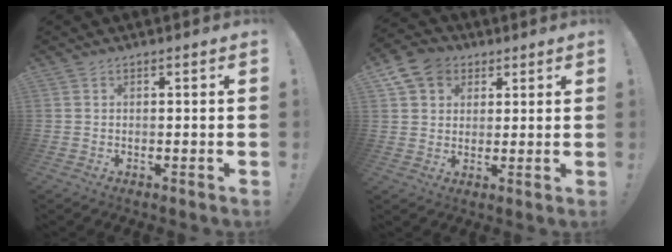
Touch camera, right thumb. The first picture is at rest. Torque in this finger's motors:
{"motor_torque": [0.59, 1.51, 0.07, 0.07, 0.13]}